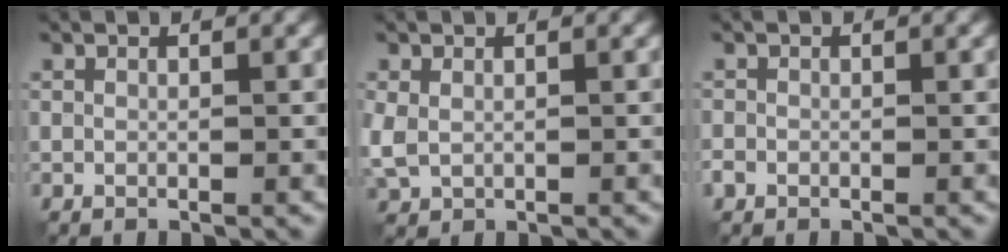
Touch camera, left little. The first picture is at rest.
{"total": 2.3, "force": [-0.1, 1.7, 1.5], "torque": [-0.049, -0.004, 0.002]}
{"total": 0.9, "force": [-0.6, 0.7, 0.1], "torque": [0.000, -0.003, -0.014]}